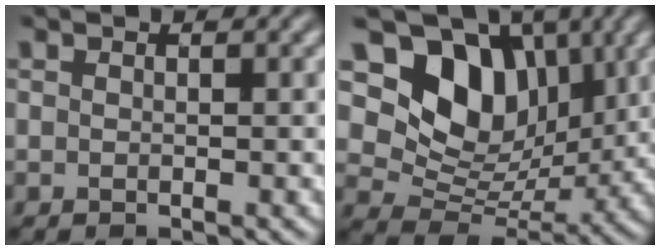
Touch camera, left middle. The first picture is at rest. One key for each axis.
{"total": 9.3, "fx": 3.7, "fy": 6.7, "fz": 5.2, "tx": -0.093, "ty": -0.014, "tz": 0.068}